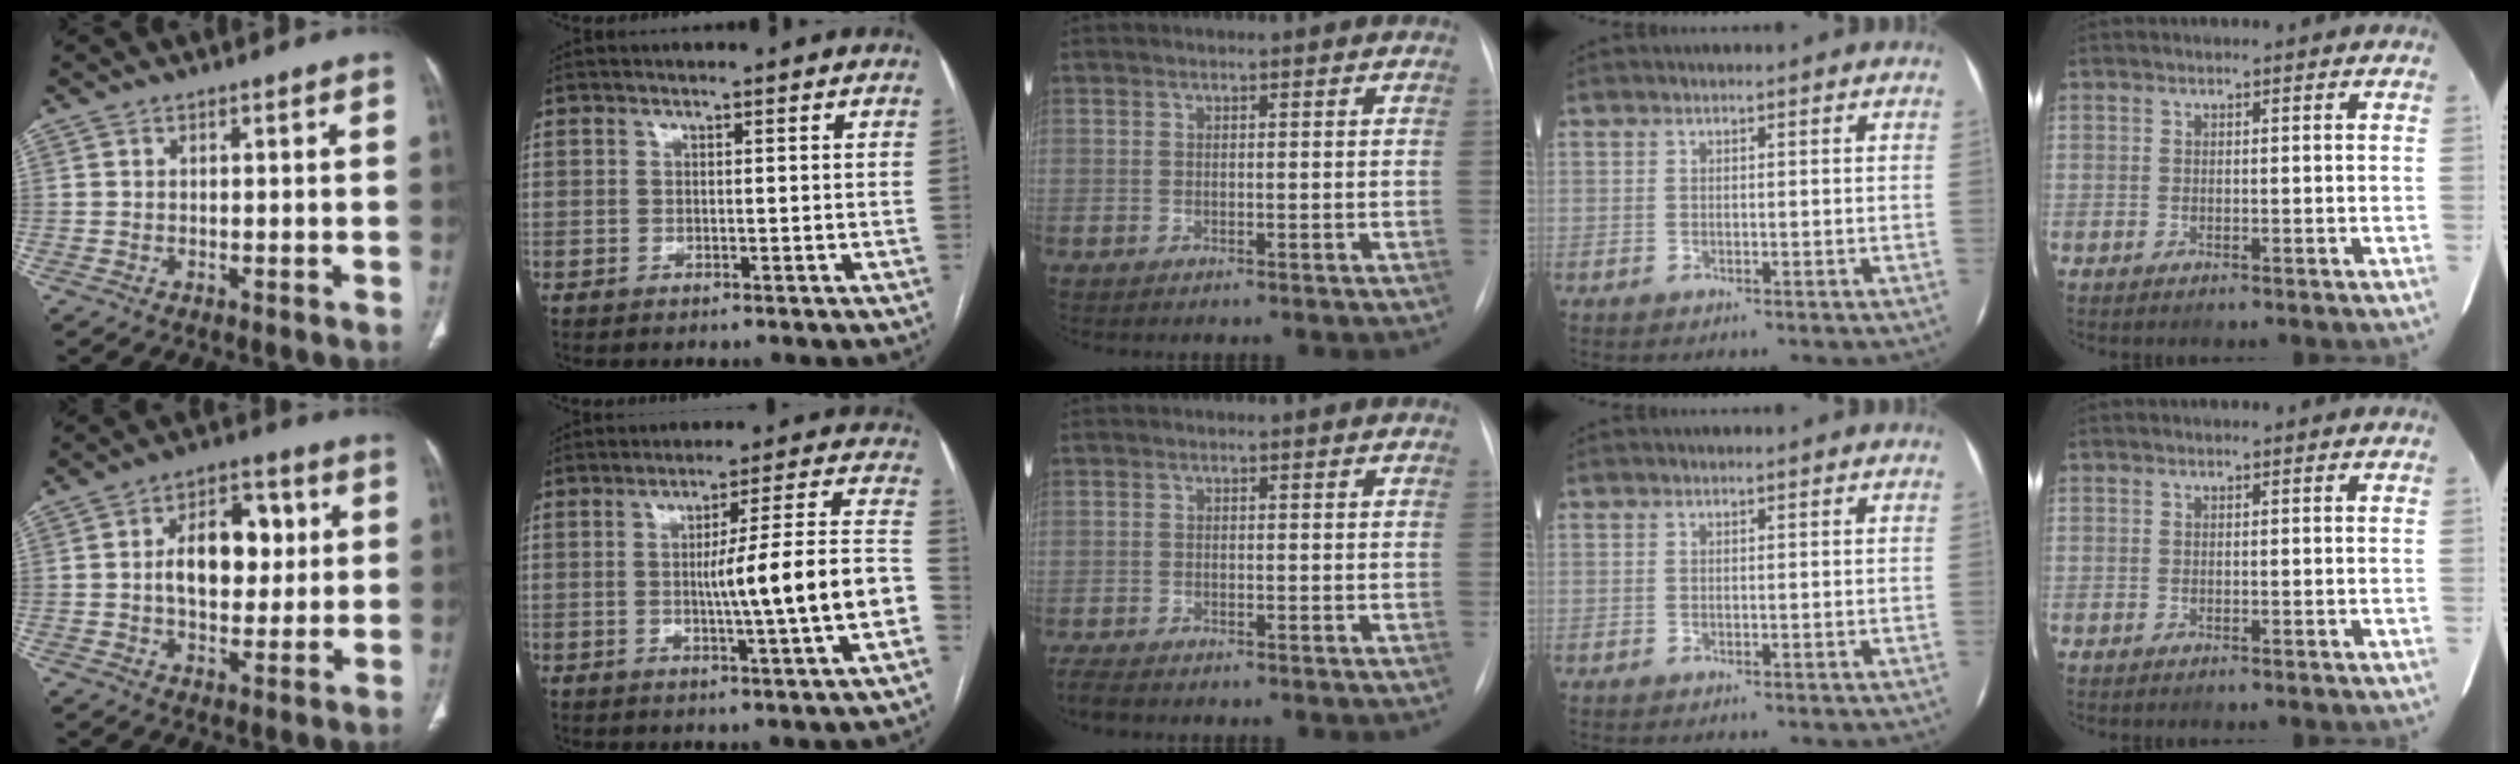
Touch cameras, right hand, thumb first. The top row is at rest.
{"thumb": {"total": 12.7, "force": [1.7, 7.8, 9.8], "torque": [-0.116, 0.013, 0.024]}, "index": {"total": 13.0, "force": [-2.4, -0.7, 12.7], "torque": [-0.188, 0.010, -0.037]}, "middle": {"total": 2.5, "force": [-2.1, 0.7, 1.1], "torque": [-0.026, -0.007, -0.033]}}